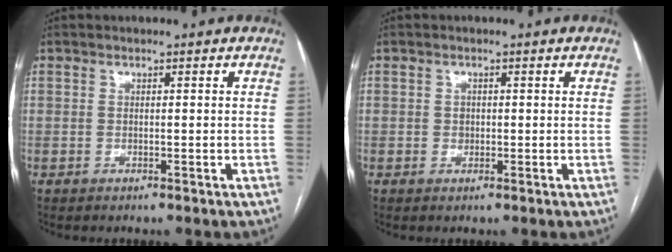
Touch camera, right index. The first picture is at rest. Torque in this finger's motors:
{"motor_torque": [0.25, 0.11, 0.00, 0.01]}